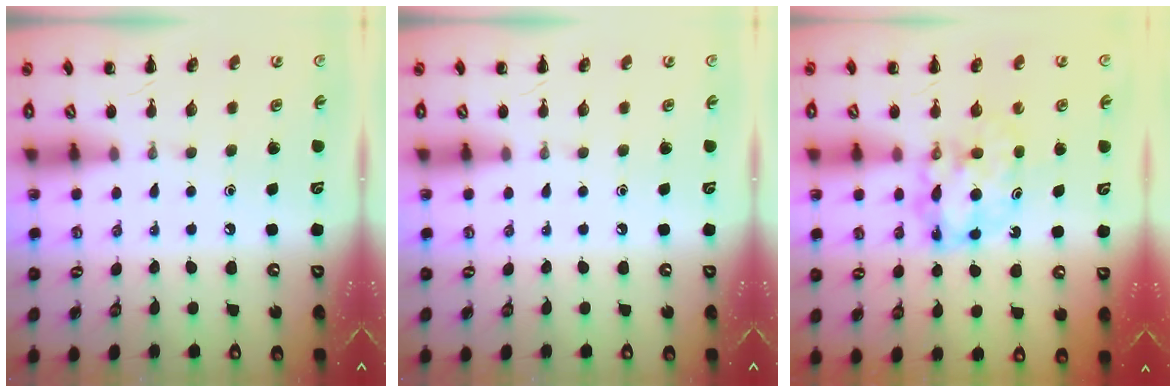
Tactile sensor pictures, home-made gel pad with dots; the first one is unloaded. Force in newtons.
{"total": 0.0}
{"total": 8.0, "press": 7.8, "slide": 1.5}